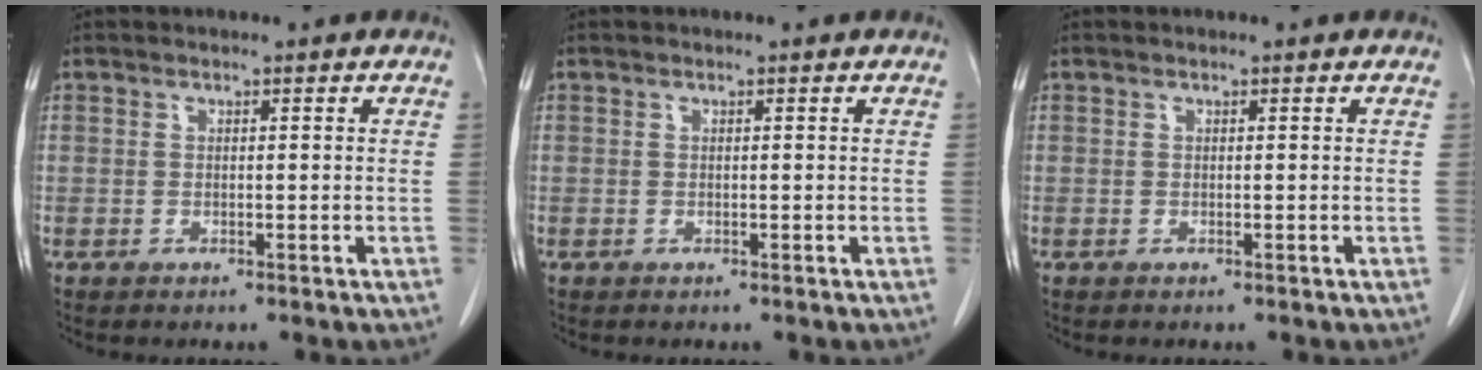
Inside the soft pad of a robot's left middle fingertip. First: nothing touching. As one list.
[{"total": 0.0}, {"total": 0.0}]